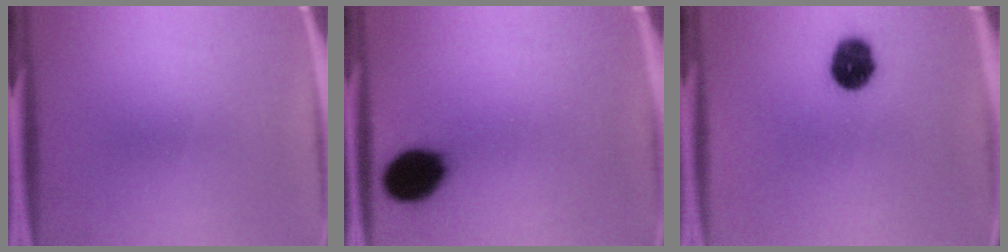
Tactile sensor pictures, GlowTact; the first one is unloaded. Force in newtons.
{"total": 11.8}
{"total": 6.9}